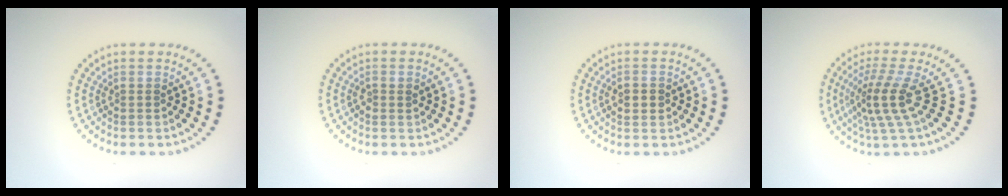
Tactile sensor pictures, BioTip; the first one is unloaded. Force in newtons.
{"total": 0.8, "press": 0.7, "slide": 0.2}
{"total": 2.2, "press": 2.2, "slide": 0.1}
{"total": 4.0, "press": 2.8, "slide": 2.9}